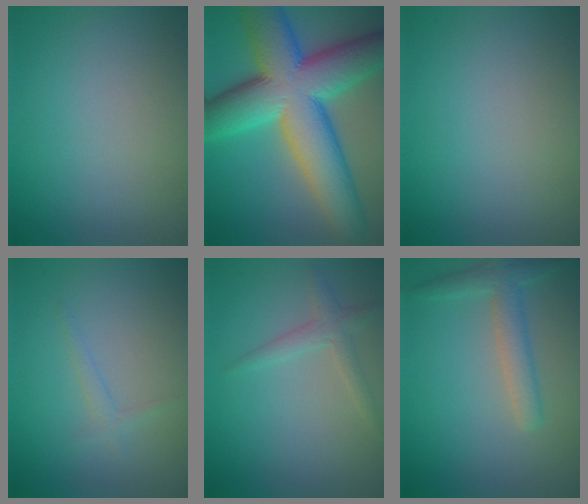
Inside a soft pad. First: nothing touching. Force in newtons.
{"total": 14.6, "press": 14.6, "slide": 0.3}
{"total": 0.0}
{"total": 1.0, "press": 1.0, "slide": 0.1}
{"total": 1.8, "press": 1.8, "slide": 0.1}
{"total": 2.8, "press": 2.8, "slide": 0.1}